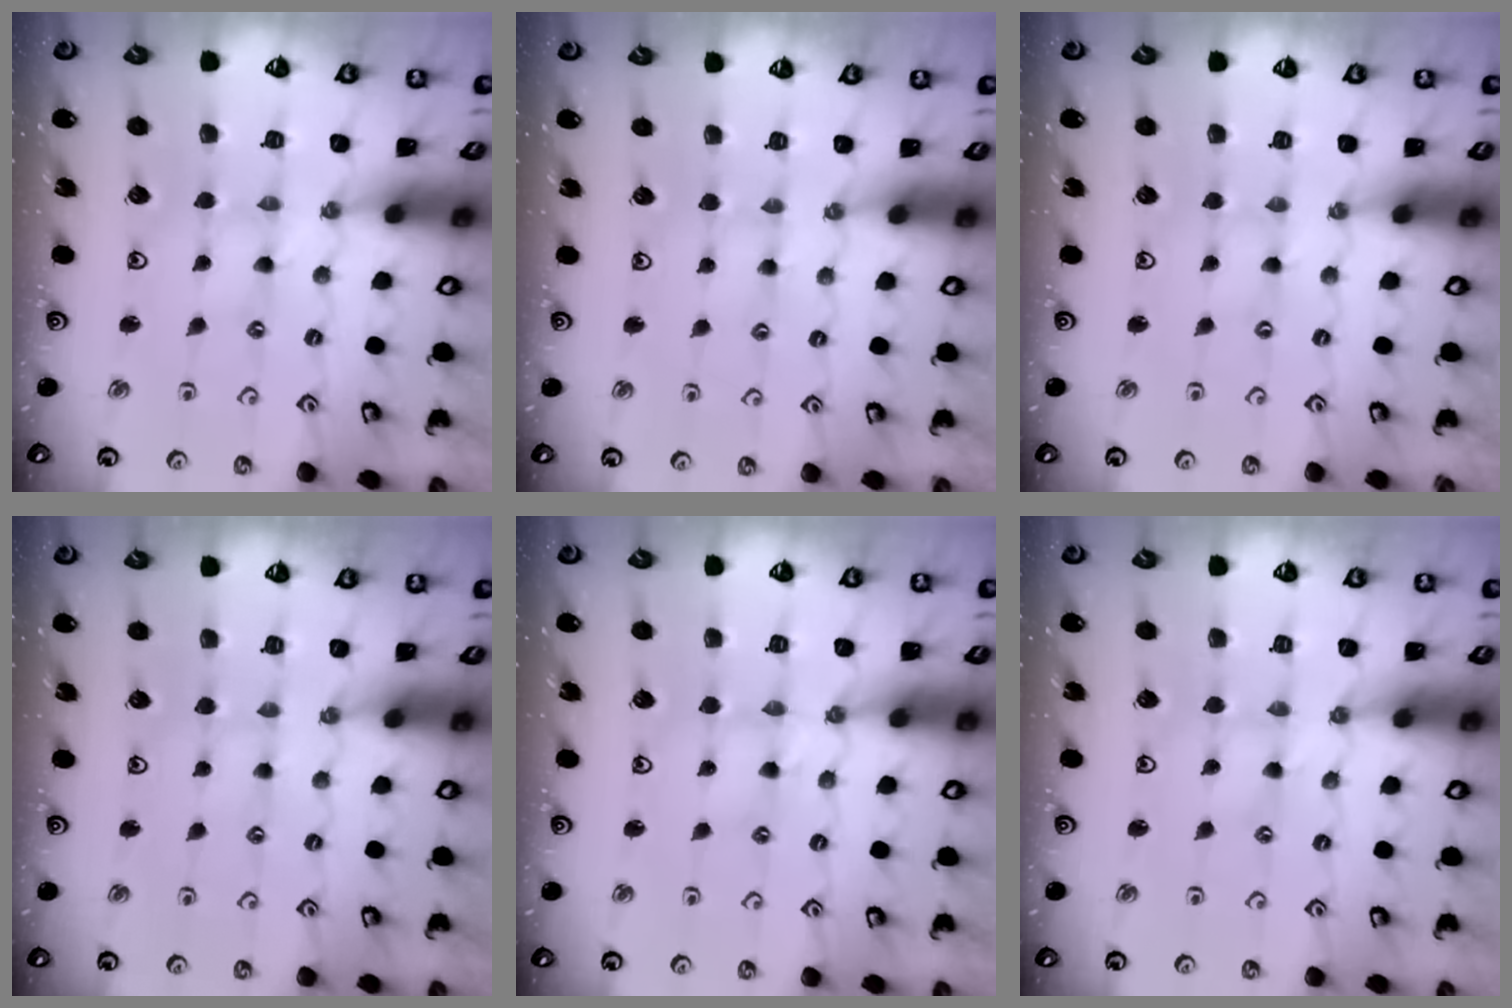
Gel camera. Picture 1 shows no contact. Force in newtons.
{"total": 2.1, "press": 2.0, "slide": 0.3}
{"total": 0.0}
{"total": 0.0}
{"total": 3.0, "press": 2.9, "slide": 0.3}
{"total": 0.0}